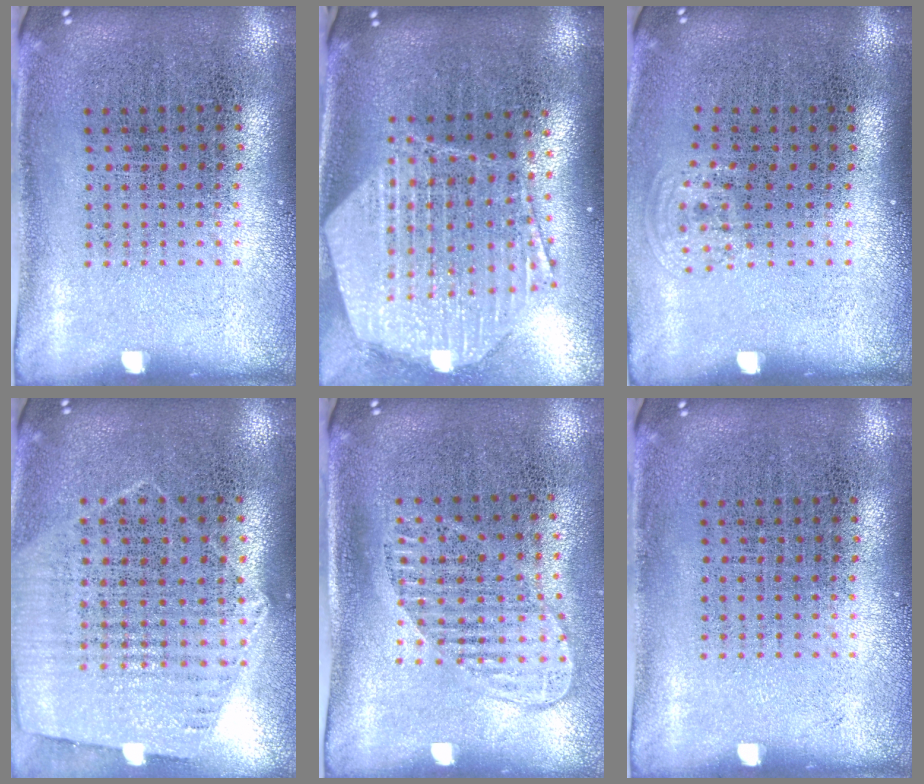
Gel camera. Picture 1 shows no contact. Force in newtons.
{"total": 2.6, "press": 2.1, "slide": 1.5}
{"total": 0.8, "press": 0.6, "slide": 0.4}
{"total": 1.2, "press": 1.1, "slide": 0.4}
{"total": 1.4, "press": 1.2, "slide": 0.7}
{"total": 0.0}